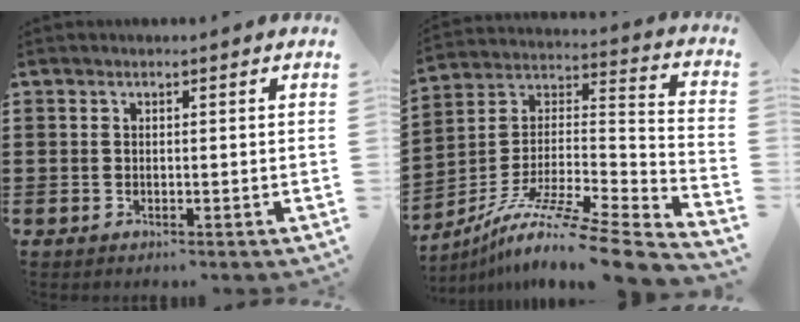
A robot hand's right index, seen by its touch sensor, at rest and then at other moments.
{"total": 10.5, "force": [-8.1, 0.5, 6.7], "torque": [-0.112, -0.004, -0.152]}